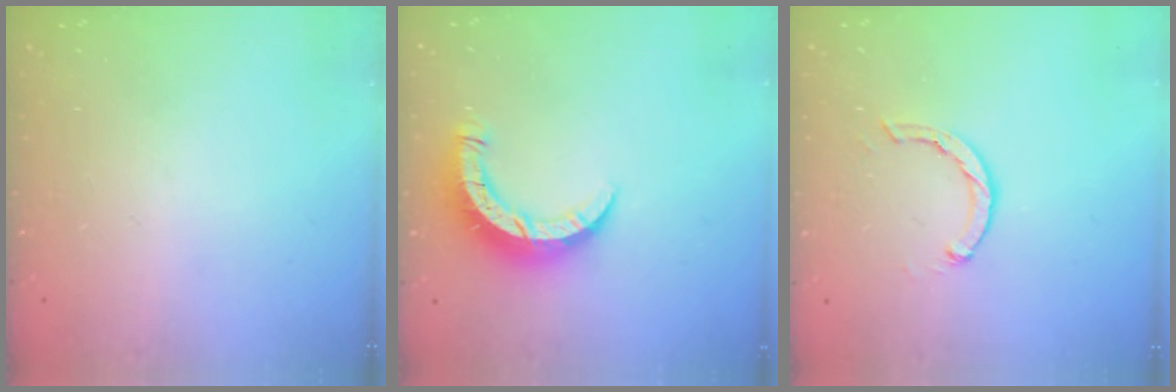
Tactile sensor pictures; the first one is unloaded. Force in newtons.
{"total": 8.3, "press": 8.3, "slide": 0.4}
{"total": 2.1, "press": 2.1, "slide": 0.3}